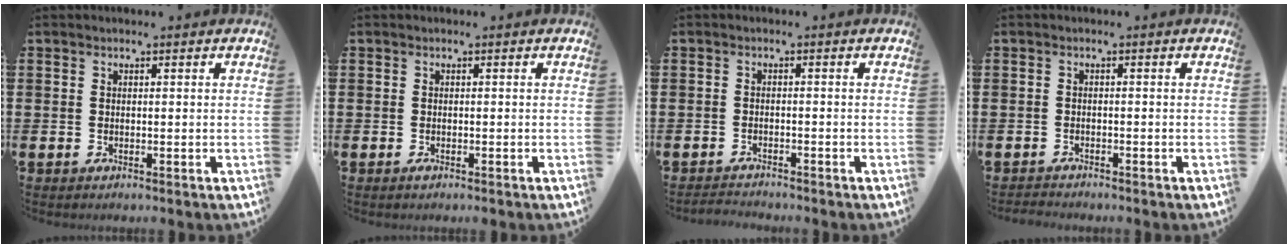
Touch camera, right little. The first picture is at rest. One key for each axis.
{"total": 0.6, "fx": -0.3, "fy": 0.2, "fz": 0.6, "tx": -0.004, "ty": -0.003, "tz": -0.007}
{"total": 1.3, "fx": -1.3, "fy": 0.0, "fz": 0.0, "tx": -0.005, "ty": 0.002, "tz": -0.028}
{"total": 1.0, "fx": -1.0, "fy": 0.0, "fz": -0.1, "tx": 0.000, "ty": 0.001, "tz": -0.020}